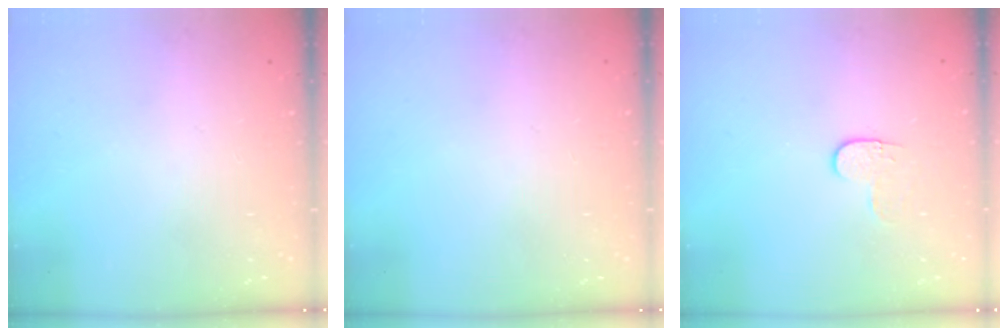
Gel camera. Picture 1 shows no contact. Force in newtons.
{"total": 0.6, "press": 0.6, "slide": 0.2}
{"total": 4.2, "press": 4.2, "slide": 0.5}